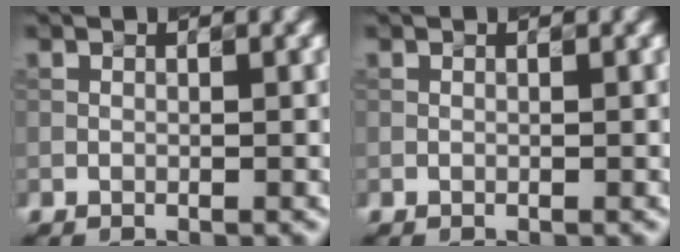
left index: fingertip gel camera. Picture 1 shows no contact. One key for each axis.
{"total": 0.0}